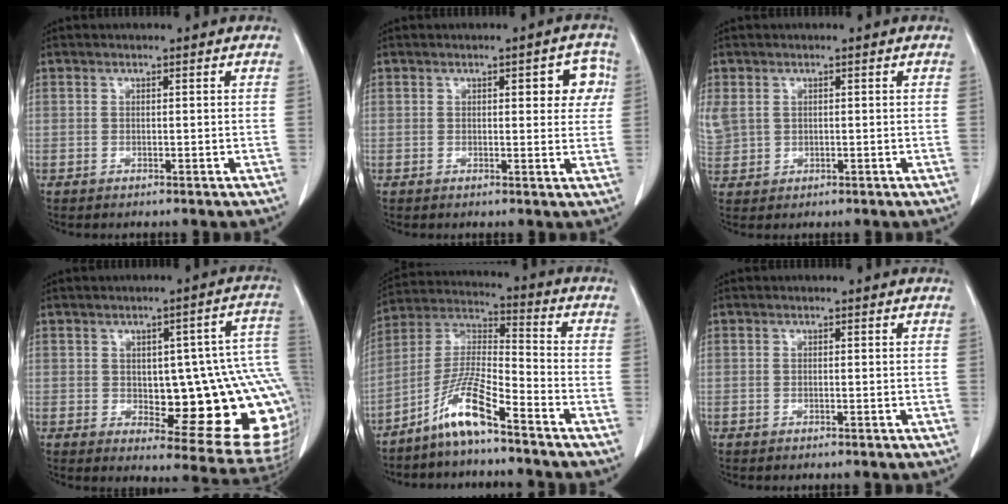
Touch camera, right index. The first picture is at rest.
{"total": 4.9, "force": [1.5, 1.9, 4.3], "torque": [-0.039, 0.010, 0.015]}
{"total": 6.5, "force": [1.3, 5.5, 3.3], "torque": [-0.113, 0.013, 0.040]}
{"total": 19.7, "force": [-1.2, 5.9, 18.8], "torque": [-0.147, 0.024, 0.005]}
{"total": 9.8, "force": [-6.9, 0.6, 7.0], "torque": [-0.151, -0.001, -0.137]}
{"total": 0.0}